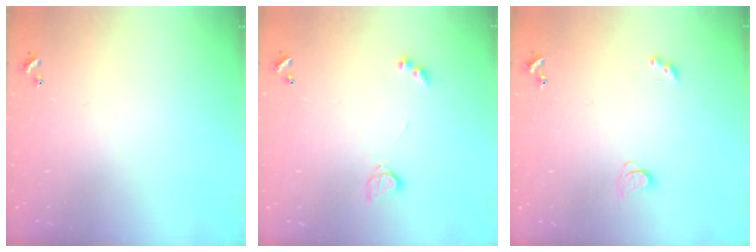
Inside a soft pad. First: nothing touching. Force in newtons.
{"total": 3.0, "press": 2.9, "slide": 0.6}
{"total": 2.0, "press": 1.9, "slide": 0.5}